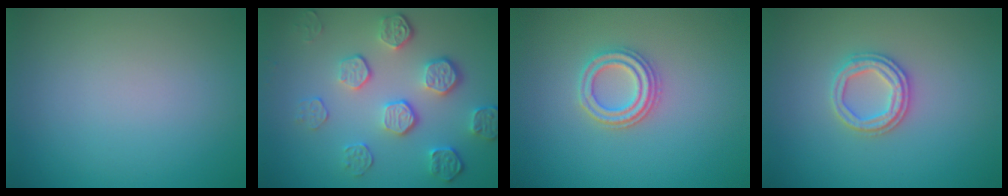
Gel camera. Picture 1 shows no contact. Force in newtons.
{"total": 5.3, "press": 3.8, "slide": 3.8}
{"total": 2.7, "press": 2.6, "slide": 1.0}
{"total": 2.6, "press": 2.5, "slide": 0.7}